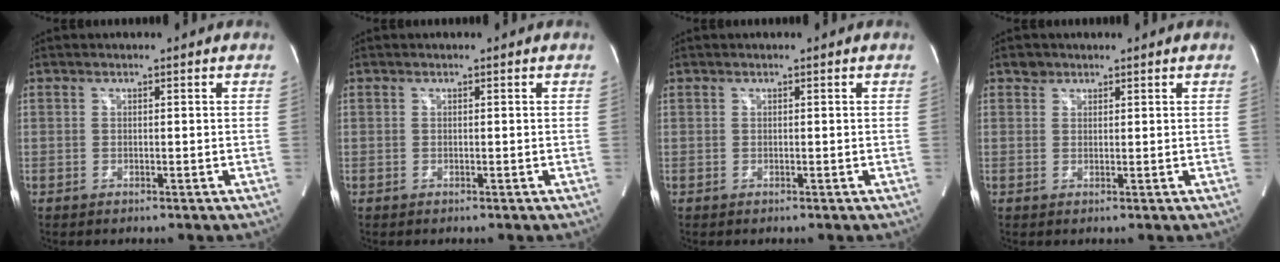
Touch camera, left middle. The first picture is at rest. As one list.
[{"total": 0.0}, {"total": 0.0}, {"total": 1.4, "force": [1.0, 1.0, 0.0], "torque": [0.006, 0.003, 0.013]}]